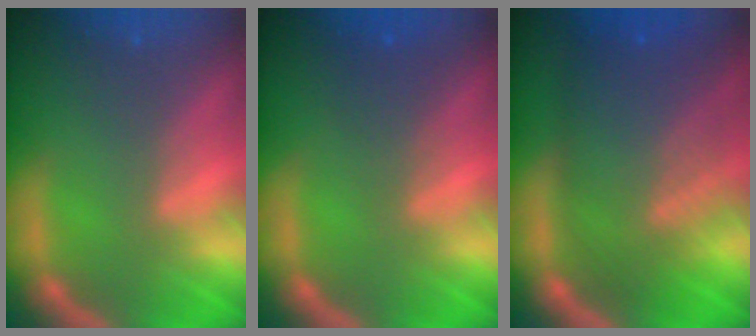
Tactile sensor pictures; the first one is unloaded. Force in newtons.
{"total": 1.9}
{"total": 9.1}